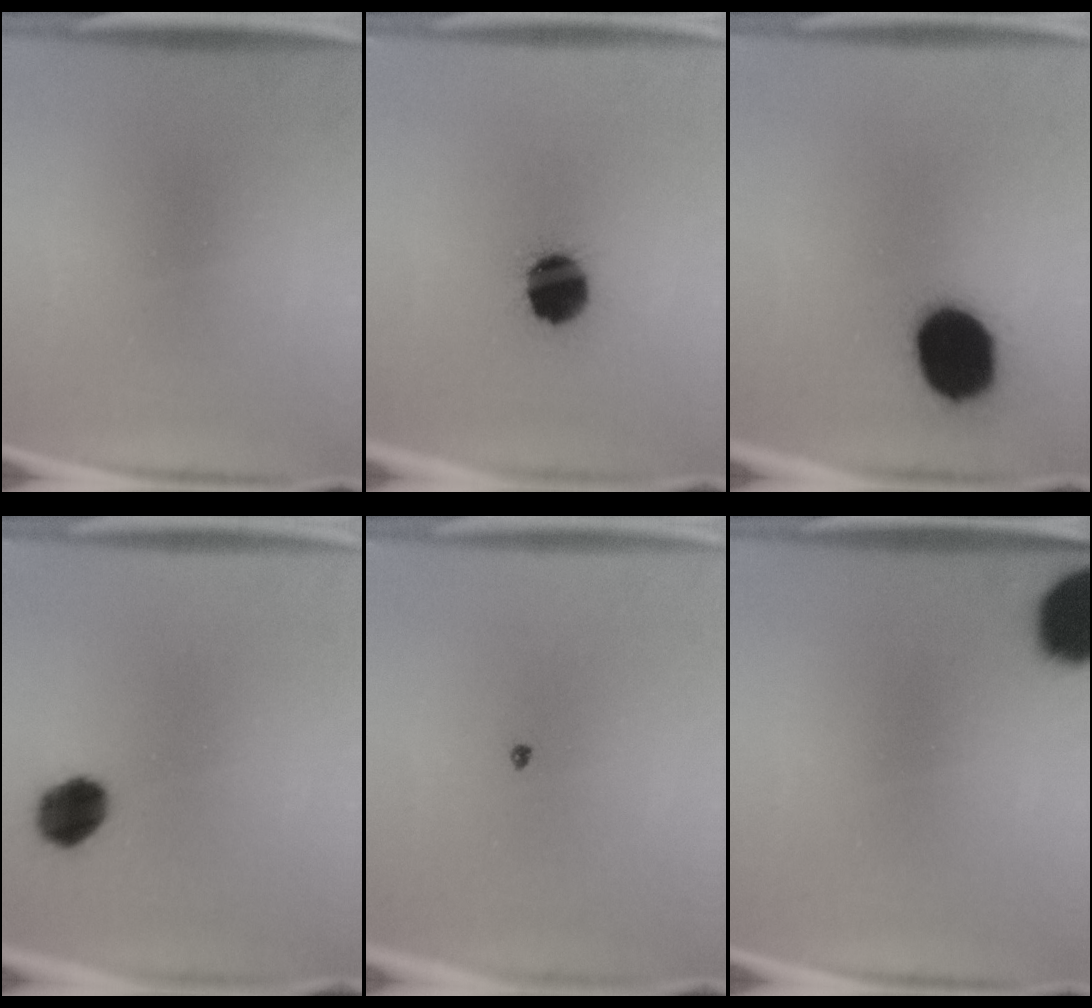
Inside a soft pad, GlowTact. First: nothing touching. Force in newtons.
{"total": 12.5}
{"total": 17.4}
{"total": 7.7}
{"total": 0.6}
{"total": 15.9}